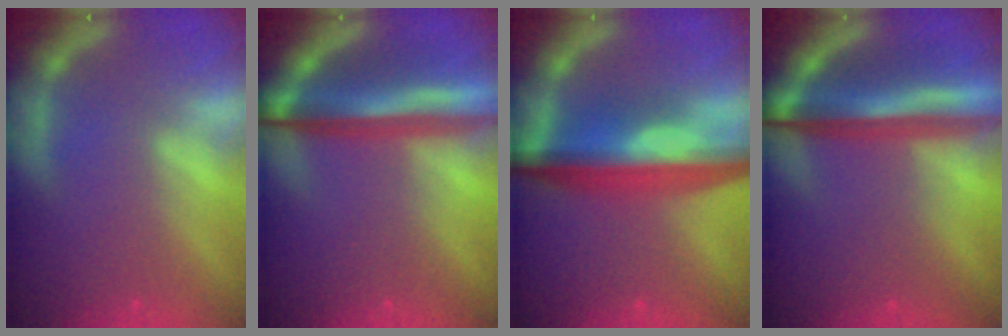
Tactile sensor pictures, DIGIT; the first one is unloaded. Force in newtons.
{"total": 9.1}
{"total": 9.6}
{"total": 9.4}